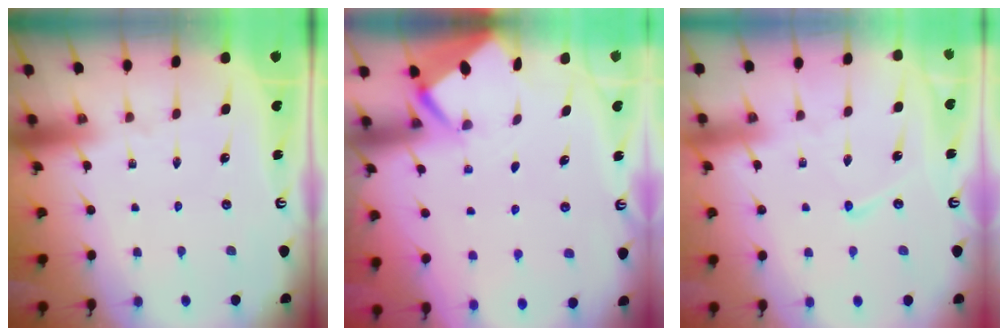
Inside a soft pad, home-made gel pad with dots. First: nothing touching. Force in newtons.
{"total": 2.7, "press": 2.6, "slide": 0.4}
{"total": 4.4, "press": 4.4, "slide": 0.5}